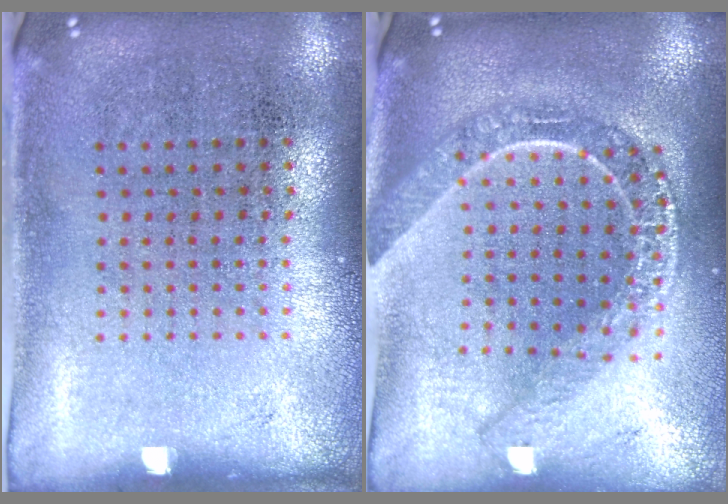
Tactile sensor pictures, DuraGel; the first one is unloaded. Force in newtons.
{"total": 2.2, "press": 1.9, "slide": 1.1}